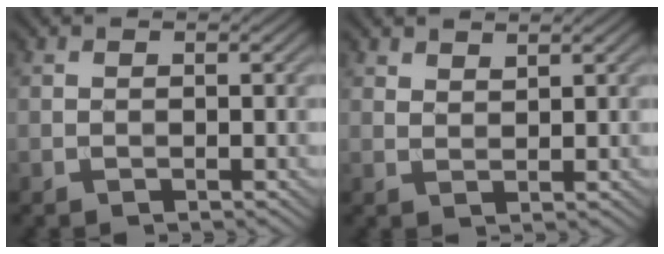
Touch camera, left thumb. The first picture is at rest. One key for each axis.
{"total": 1.8, "fx": 1.6, "fy": 0.5, "fz": 0.6, "tx": -0.018, "ty": -0.001, "tz": 0.035}